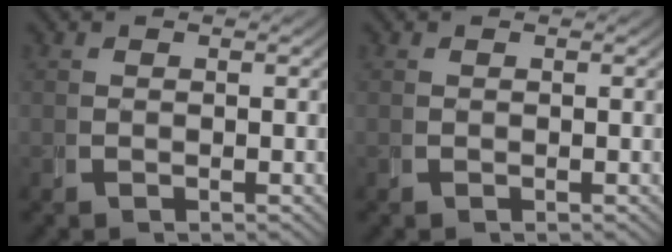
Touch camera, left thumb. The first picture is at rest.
{"total": 0.0}